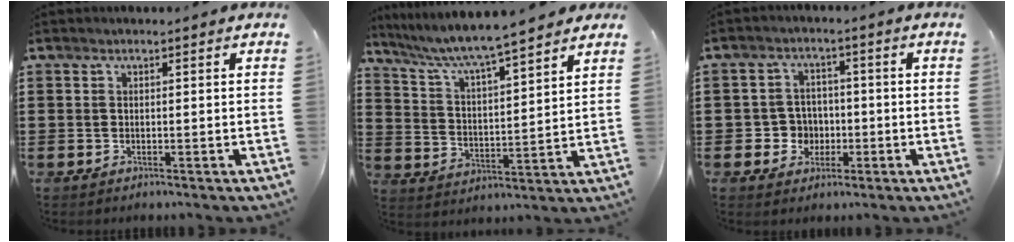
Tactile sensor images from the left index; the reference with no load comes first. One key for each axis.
{"total": 5.9, "fx": 5.3, "fy": 0.1, "fz": 2.6, "tx": -0.075, "ty": -0.035, "tz": 0.085}
{"total": 4.3, "fx": -1.0, "fy": 4.1, "fz": 1.0, "tx": -0.035, "ty": 0.008, "tz": -0.021}